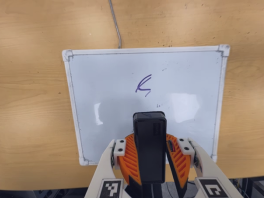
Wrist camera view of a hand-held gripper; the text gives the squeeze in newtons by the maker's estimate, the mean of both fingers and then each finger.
{"total": 11.2, "left": 11.0, "right": 11.4}